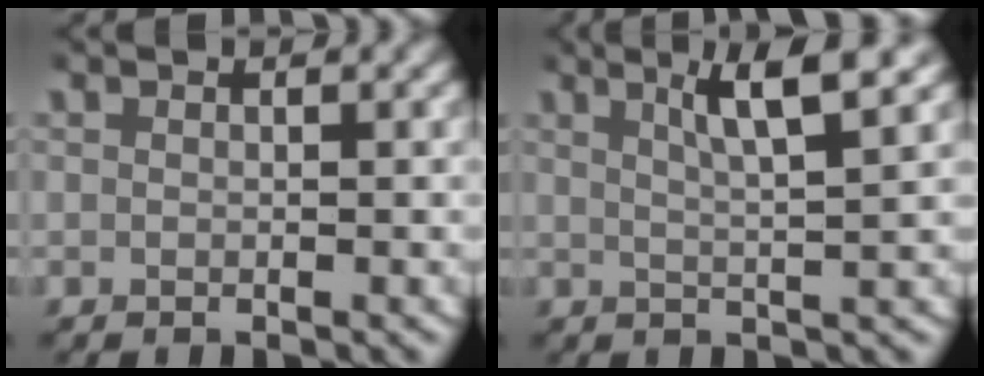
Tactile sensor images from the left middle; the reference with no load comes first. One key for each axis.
{"total": 4.4, "fx": 2.5, "fy": 0.5, "fz": 3.6, "tx": -0.065, "ty": 0.004, "tz": 0.037}